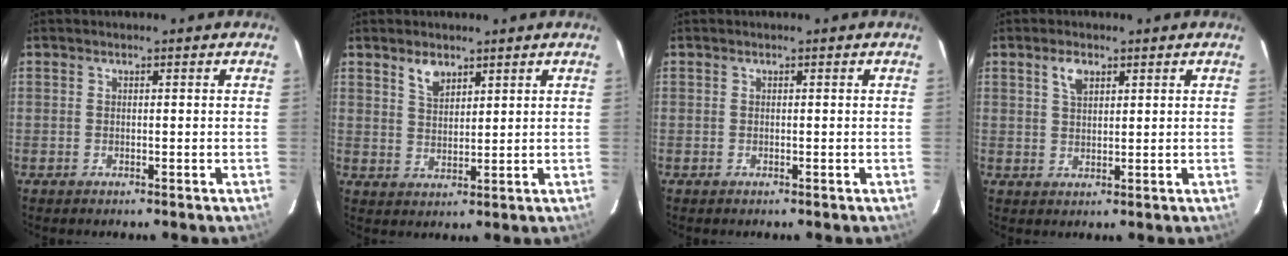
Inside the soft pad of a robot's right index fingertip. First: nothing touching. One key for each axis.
{"total": 4.0, "fx": 2.8, "fy": 1.9, "fz": 2.1, "tx": -0.037, "ty": 0.003, "tz": 0.053}
{"total": 0.0}
{"total": 3.4, "fx": 1.9, "fy": 1.8, "fz": 2.2, "tx": -0.040, "ty": 0.007, "tz": 0.035}